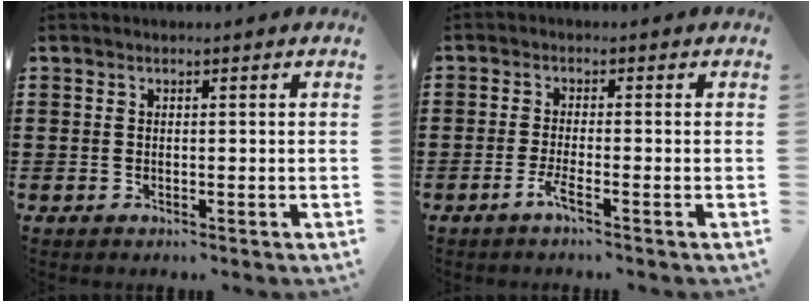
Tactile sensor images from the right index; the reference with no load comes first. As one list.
[{"total": 2.8, "force": [-1.8, 0.0, 2.2], "torque": [-0.052, -0.007, -0.038]}]